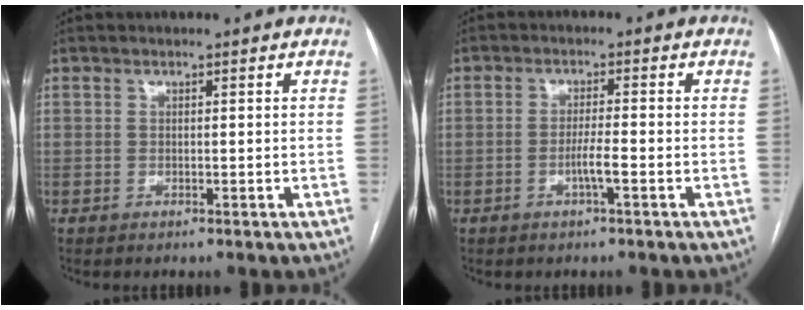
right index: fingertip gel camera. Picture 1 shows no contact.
{"total": 2.9, "force": [-1.2, -0.2, 2.6], "torque": [-0.047, -0.001, -0.023]}